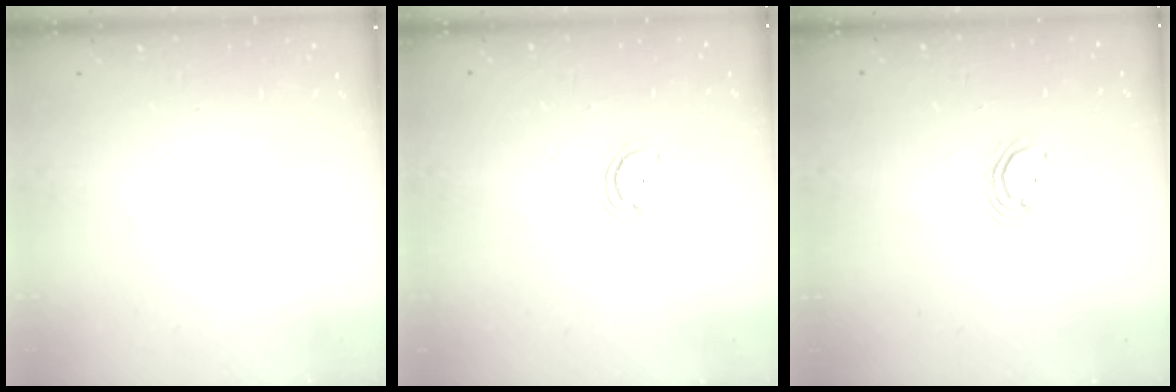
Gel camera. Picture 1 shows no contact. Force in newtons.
{"total": 2.8, "press": 2.8, "slide": 0.3}
{"total": 3.5, "press": 3.5, "slide": 0.3}